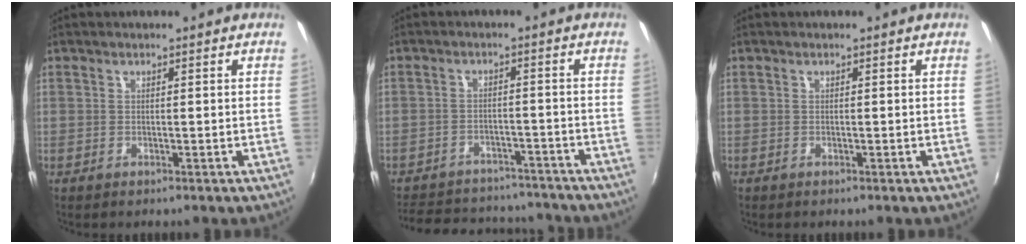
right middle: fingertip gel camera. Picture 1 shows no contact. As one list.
[{"total": 18.3, "force": [-15.6, 7.3, 6.2], "torque": [-0.147, 0.024, -0.204]}, {"total": 0.0}]